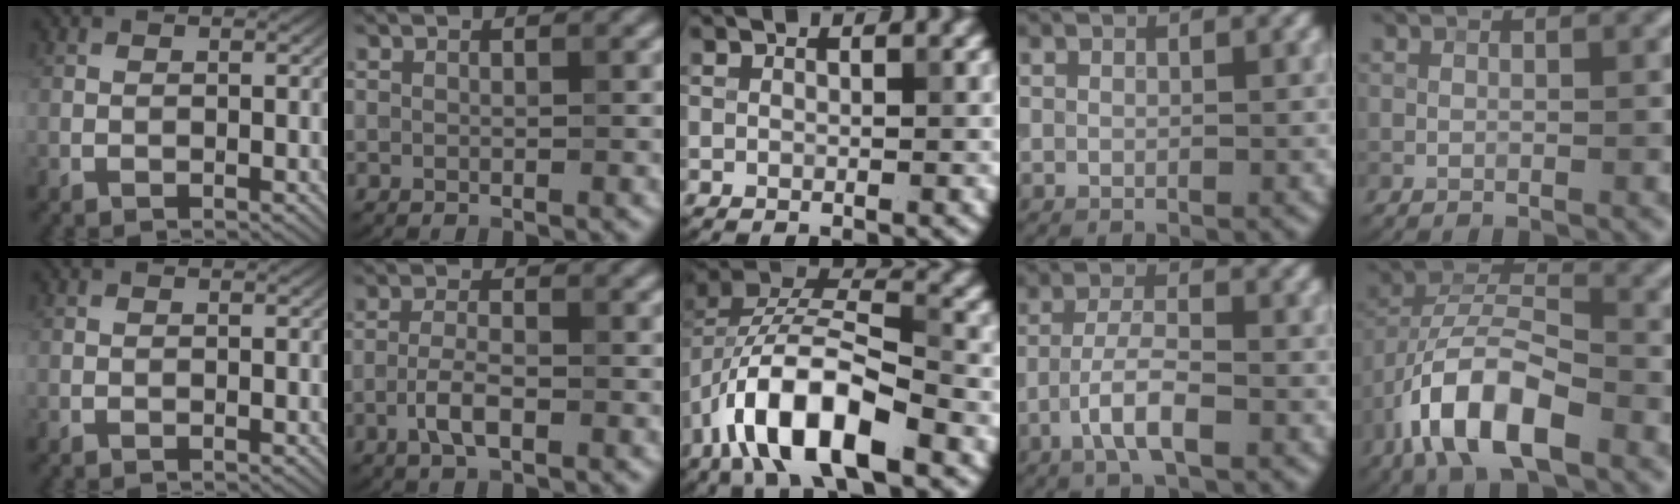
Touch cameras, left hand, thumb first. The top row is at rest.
{"index": {"total": 2.8, "force": [-1.1, 1.0, 2.3], "torque": [-0.049, 0.003, -0.027]}, "middle": {"total": 11.0, "force": [-4.9, 4.9, 8.5], "torque": [-0.158, 0.009, -0.092]}, "ring": {"total": 3.8, "force": [-1.8, 1.1, 3.2], "torque": [-0.066, 0.005, -0.040]}, "little": {"total": 9.2, "force": [-4.5, 4.1, 6.9], "torque": [-0.121, 0.014, -0.088]}}